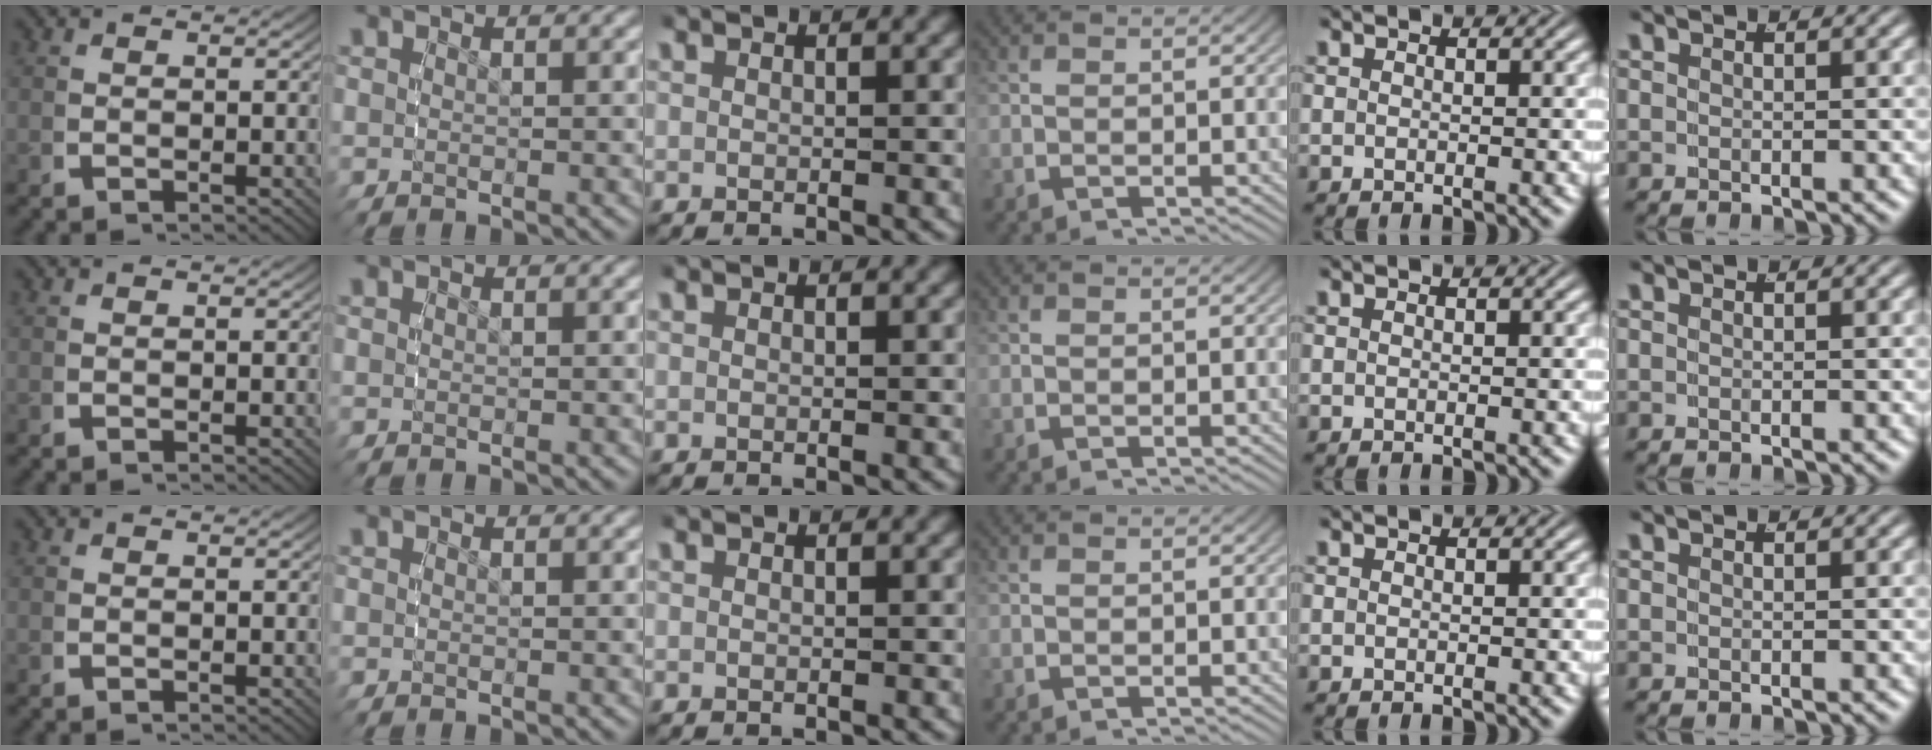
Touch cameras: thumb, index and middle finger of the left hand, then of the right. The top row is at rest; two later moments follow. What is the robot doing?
{"motion": "reach", "object": "pen bag"}